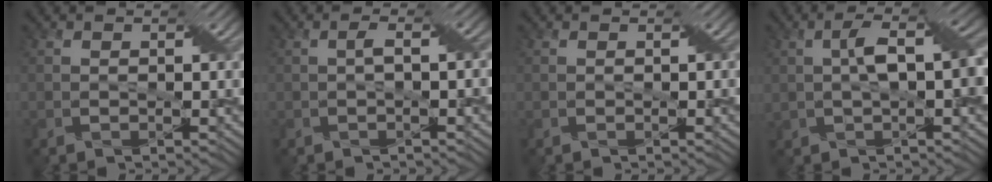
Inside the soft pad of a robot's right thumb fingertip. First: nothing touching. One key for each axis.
{"total": 2.0, "fx": 0.0, "fy": 0.2, "fz": 1.9, "tx": -0.036, "ty": 0.010, "tz": -0.001}
{"total": 0.0}
{"total": 6.1, "fx": 0.3, "fy": 2.3, "fz": 5.6, "tx": -0.105, "ty": 0.015, "tz": 0.001}